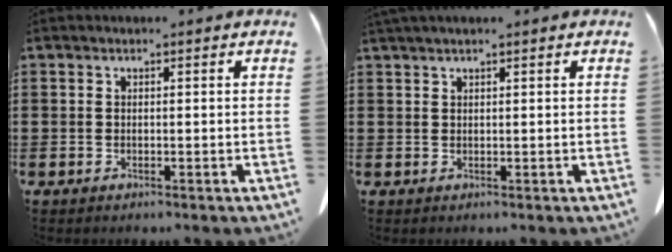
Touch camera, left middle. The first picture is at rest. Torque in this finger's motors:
{"motor_torque": [0.86, -0.67, 0.31, 0.08]}